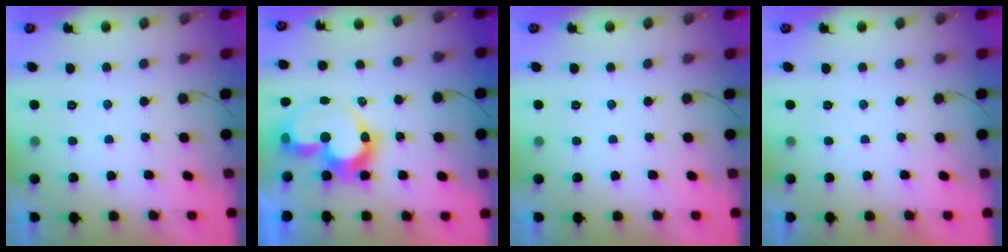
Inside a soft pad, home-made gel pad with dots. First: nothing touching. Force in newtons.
{"total": 13.3, "press": 13.0, "slide": 3.0}
{"total": 0.0}
{"total": 1.8, "press": 1.8, "slide": 0.0}